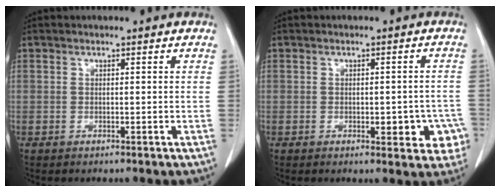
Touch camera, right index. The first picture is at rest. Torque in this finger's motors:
{"motor_torque": [0.11, 0.08, 0.07, 0.04]}